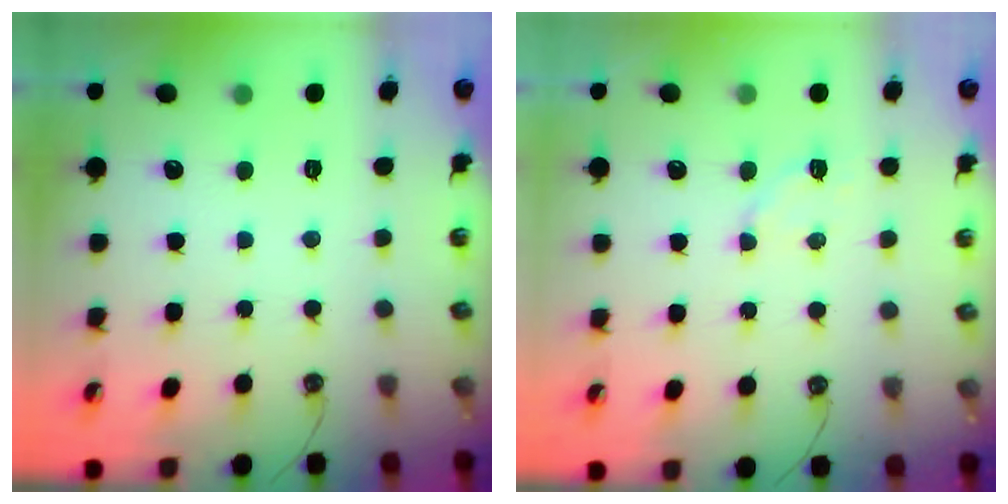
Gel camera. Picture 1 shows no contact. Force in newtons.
{"total": 2.8, "press": 2.5, "slide": 1.1}